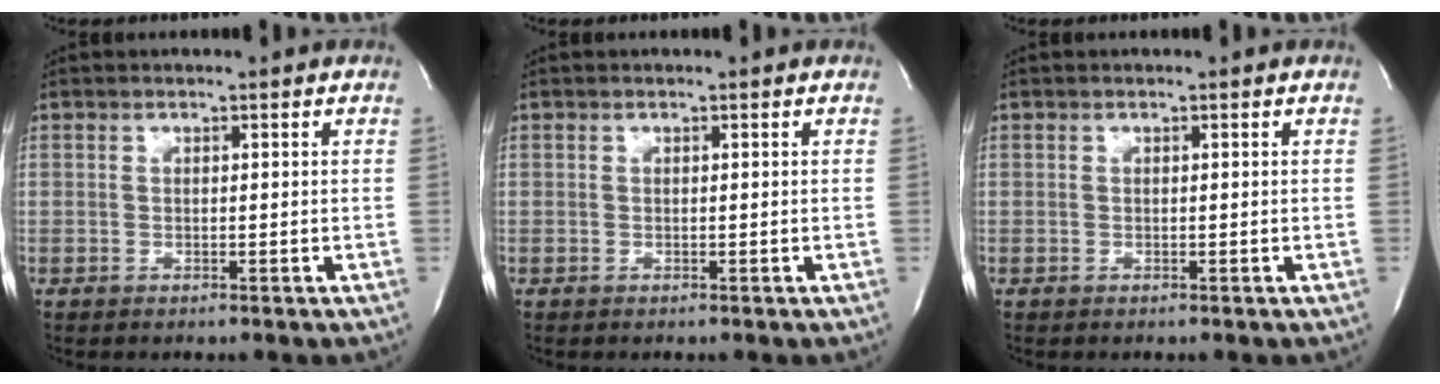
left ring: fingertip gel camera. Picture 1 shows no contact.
{"total": 0.0}
{"total": 0.0}